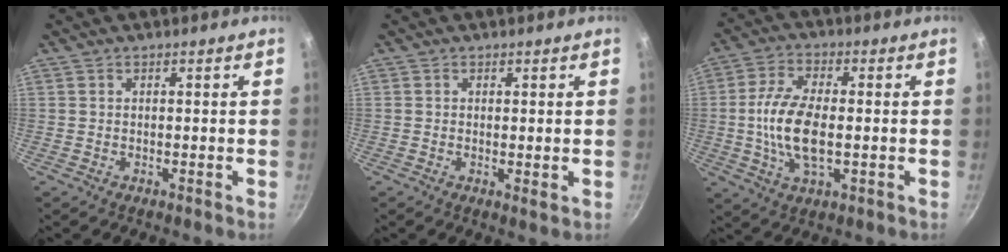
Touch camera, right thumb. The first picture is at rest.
{"total": 1.3, "force": [0.1, 0.3, 1.3], "torque": [-0.022, -0.007, 0.001]}
{"total": 11.8, "force": [-0.8, 5.6, 10.3], "torque": [-0.206, 0.008, -0.022]}